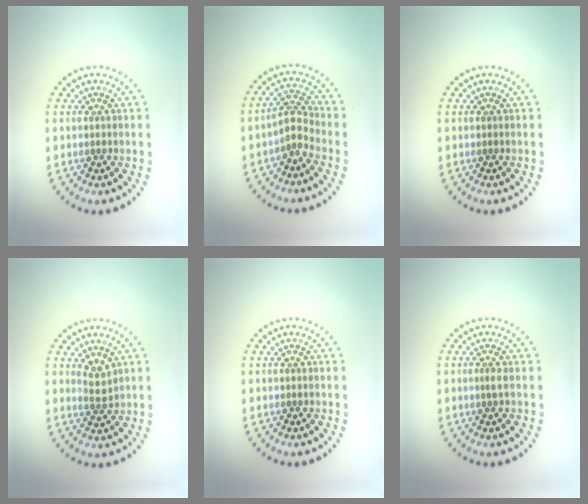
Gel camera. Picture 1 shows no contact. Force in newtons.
{"total": 2.3, "press": 1.7, "slide": 1.6}
{"total": 0.0}
{"total": 1.7, "press": 1.2, "slide": 1.1}
{"total": 0.0}
{"total": 0.7, "press": 0.5, "slide": 0.5}